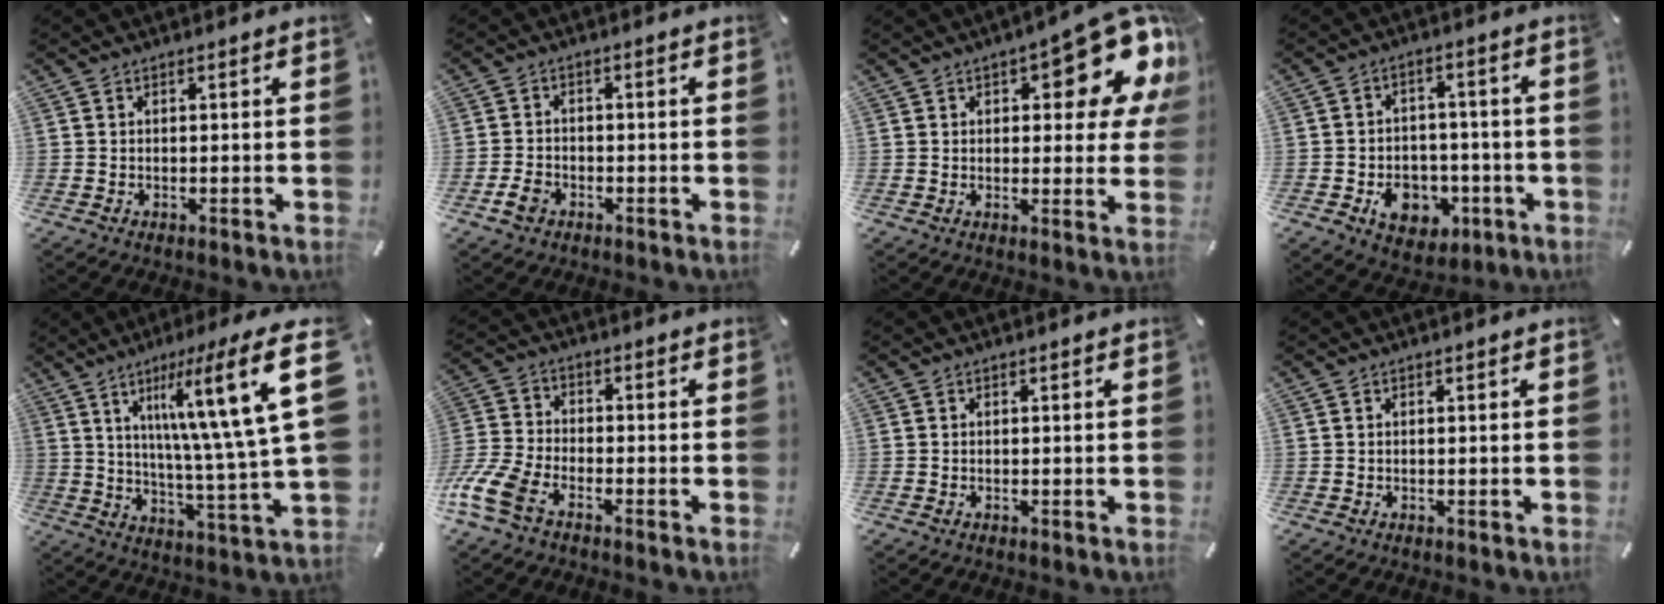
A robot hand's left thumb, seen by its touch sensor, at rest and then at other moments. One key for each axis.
{"total": 3.5, "fx": -1.7, "fy": 2.7, "fz": 1.5, "tx": -0.038, "ty": 0.002, "tz": -0.033}
{"total": 17.0, "fx": 8.7, "fy": 6.7, "fz": 13.0, "tx": -0.149, "ty": -0.059, "tz": 0.138}
{"total": 9.8, "fx": -2.8, "fy": 7.8, "fz": 5.2, "tx": -0.072, "ty": 0.014, "tz": -0.045}
{"total": 25.5, "fx": 9.1, "fy": 5.4, "fz": 23.2, "tx": -0.350, "ty": -0.050, "tz": 0.129}
{"total": 9.5, "fx": -6.0, "fy": 4.9, "fz": 5.4, "tx": -0.140, "ty": 0.012, "tz": -0.119}
{"total": 0.0}
{"total": 0.0}